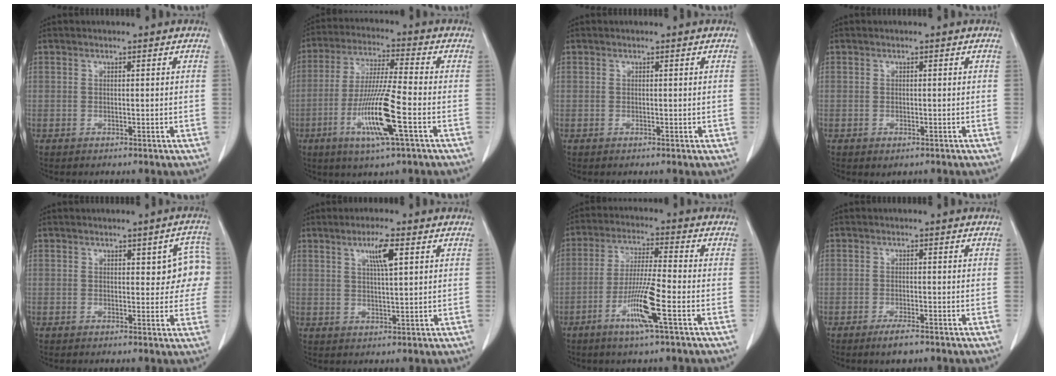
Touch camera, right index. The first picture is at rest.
{"total": 12.4, "force": [-4.3, -0.1, 11.6], "torque": [-0.231, -0.019, -0.084]}
{"total": 0.7, "force": [-0.1, 0.3, 0.6], "torque": [-0.011, -0.002, 0.002]}
{"total": 0.8, "force": [-0.5, 0.4, 0.5], "torque": [-0.011, -0.002, -0.002]}
{"total": 5.6, "force": [1.1, 2.4, 4.9], "torque": [-0.038, 0.017, 0.011]}
{"total": 4.6, "force": [2.0, 0.2, 4.1], "torque": [-0.072, -0.001, 0.035]}
{"total": 9.2, "force": [-3.9, -0.5, 8.3], "torque": [-0.163, -0.015, -0.078]}
{"total": 2.9, "force": [-2.1, 0.5, 2.0], "torque": [-0.038, -0.005, -0.035]}